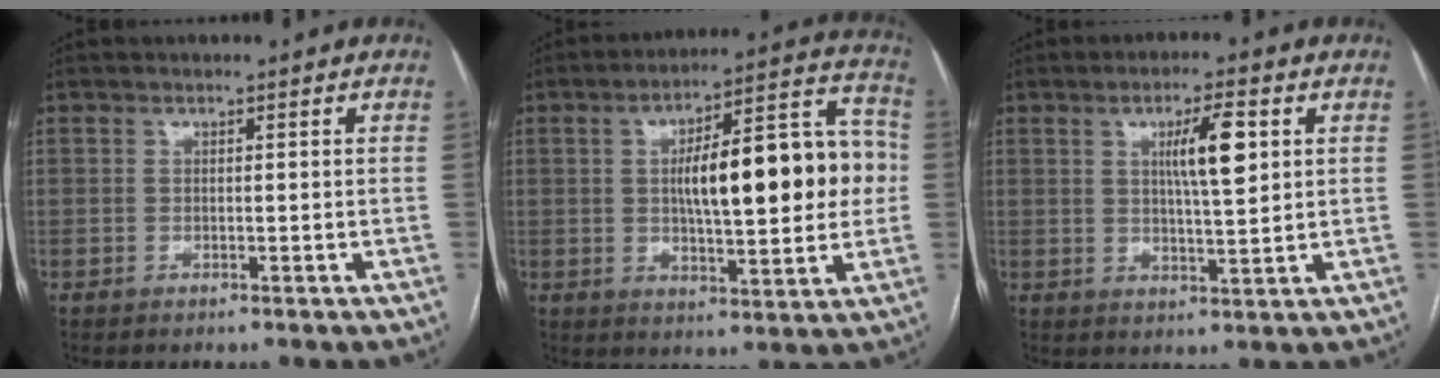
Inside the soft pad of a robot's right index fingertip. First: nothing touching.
{"total": 18.8, "force": [1.2, 5.1, 18.0], "torque": [-0.260, 0.038, 0.022]}
{"total": 7.0, "force": [2.2, 0.9, 6.6], "torque": [-0.113, 0.004, 0.037]}